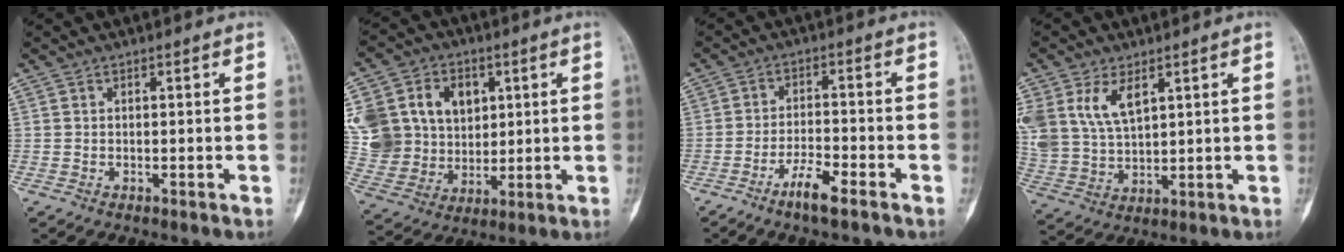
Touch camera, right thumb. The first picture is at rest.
{"total": 23.0, "force": [6.2, 18.8, 11.8], "torque": [-0.240, 0.032, 0.140]}
{"total": 5.6, "force": [-3.9, 0.9, 3.9], "torque": [-0.077, 0.023, -0.074]}
{"total": 11.6, "force": [5.3, 6.7, 7.9], "torque": [-0.160, -0.010, 0.121]}